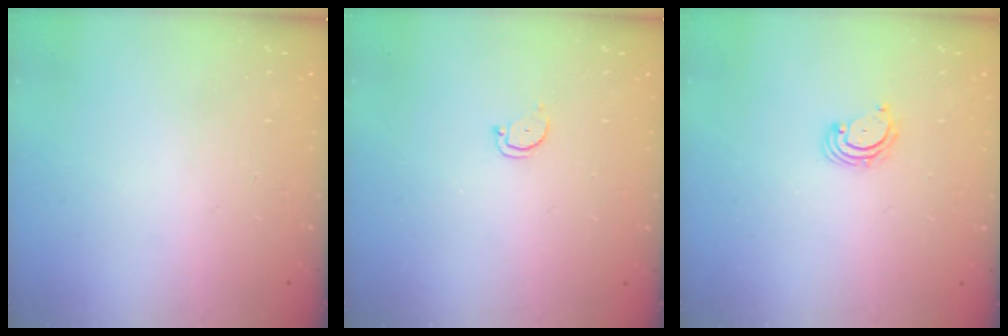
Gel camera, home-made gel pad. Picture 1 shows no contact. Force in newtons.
{"total": 2.0, "press": 2.0, "slide": 0.2}
{"total": 3.1, "press": 3.1, "slide": 0.3}